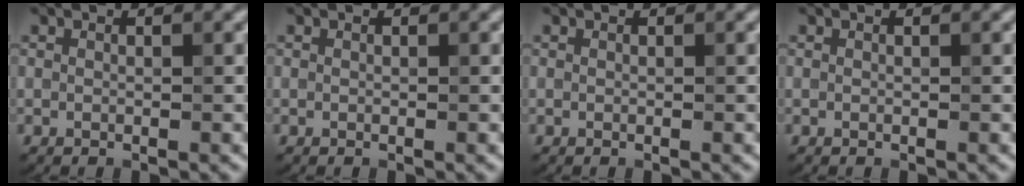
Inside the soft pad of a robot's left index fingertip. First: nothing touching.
{"total": 0.0}
{"total": 0.0}
{"total": 0.0}